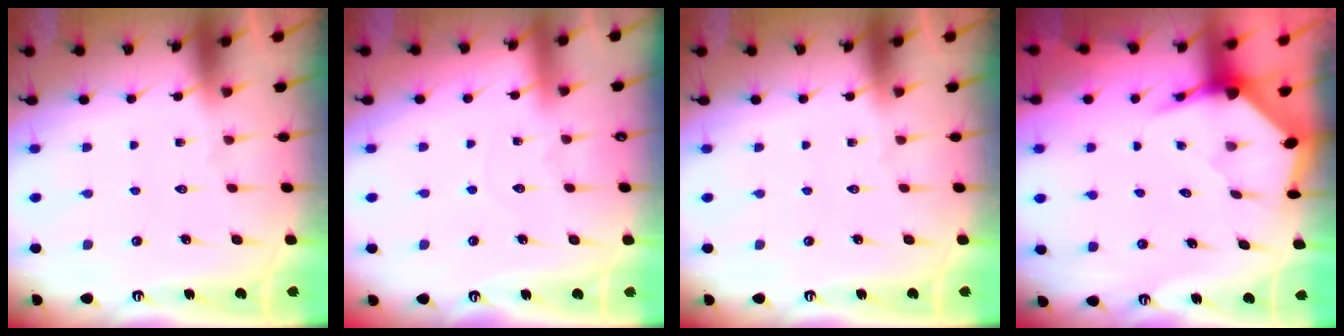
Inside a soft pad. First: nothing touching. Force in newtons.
{"total": 3.0, "press": 3.0, "slide": 0.2}
{"total": 0.0}
{"total": 3.5, "press": 3.5, "slide": 0.4}